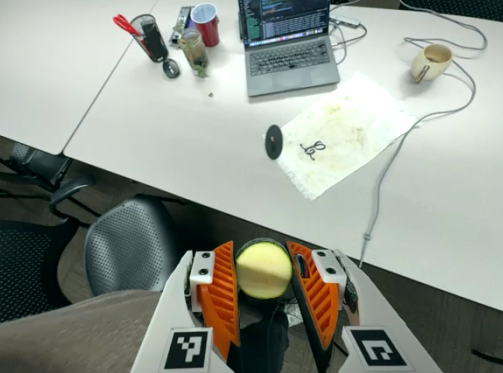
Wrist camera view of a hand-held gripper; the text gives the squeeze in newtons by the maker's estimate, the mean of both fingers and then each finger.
{"total": 8.2, "left": 8.0, "right": 8.5}